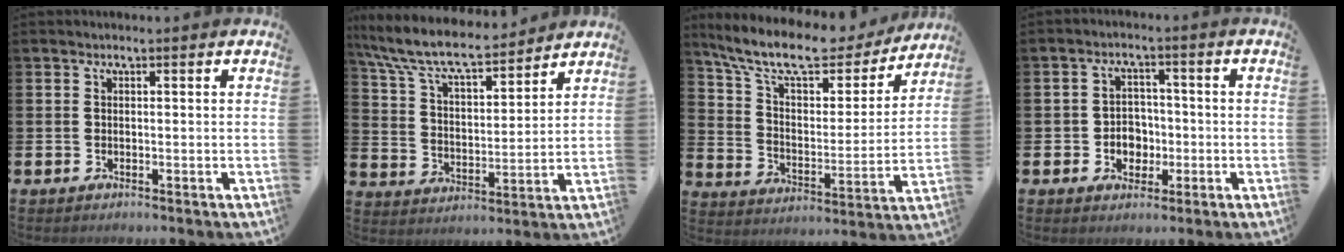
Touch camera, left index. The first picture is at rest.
{"total": 9.4, "force": [8.6, 1.8, 3.4], "torque": [-0.108, -0.054, 0.150]}
{"total": 11.7, "force": [10.1, 3.2, 5.0], "torque": [-0.126, -0.060, 0.172]}
{"total": 3.6, "force": [-0.8, 3.2, 1.2], "torque": [-0.026, 0.002, -0.024]}